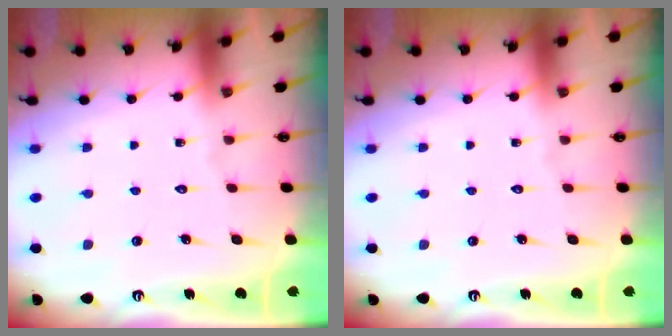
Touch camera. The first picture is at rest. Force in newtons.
{"total": 0.0}